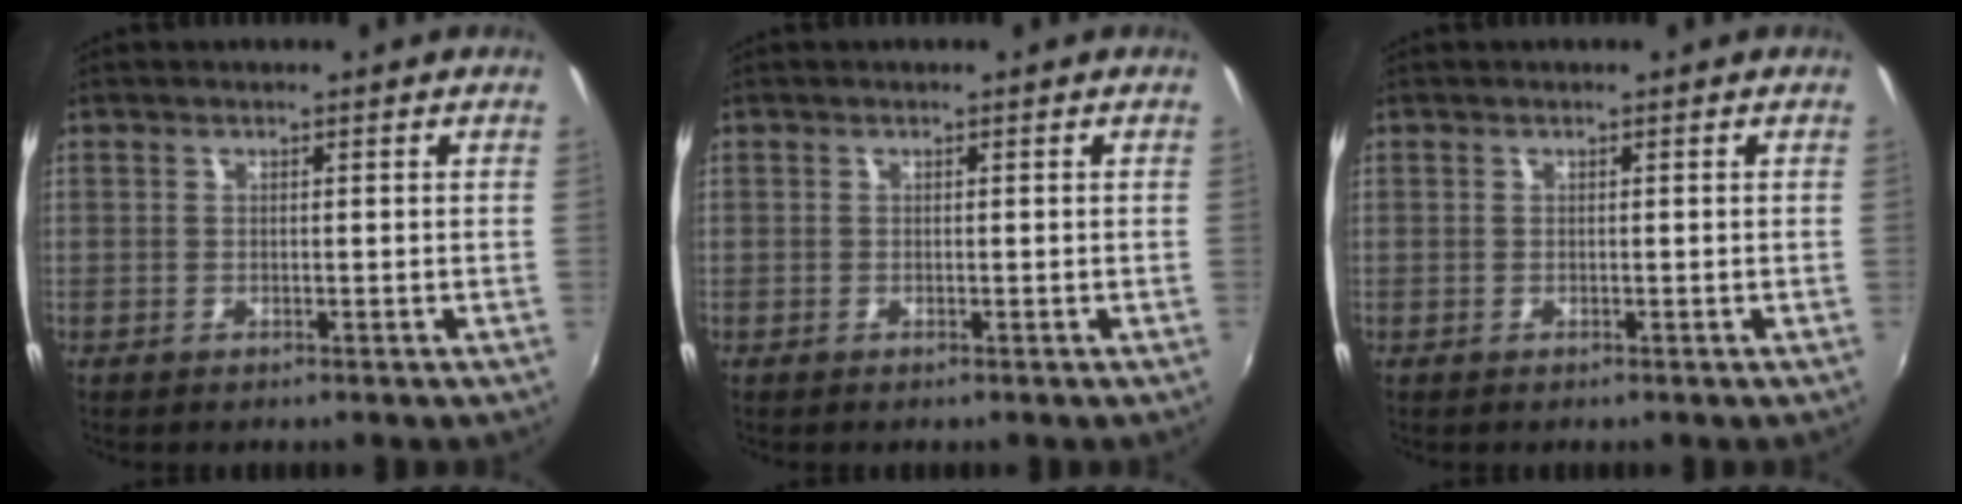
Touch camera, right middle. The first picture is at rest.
{"total": 0.0}
{"total": 0.0}